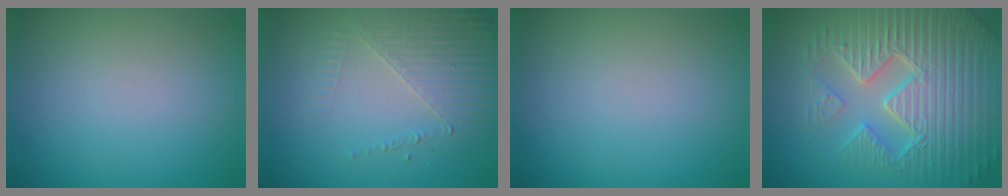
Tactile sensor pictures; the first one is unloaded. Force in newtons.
{"total": 5.3, "press": 3.1, "slide": 4.3}
{"total": 0.0}
{"total": 9.5, "press": 6.7, "slide": 6.8}